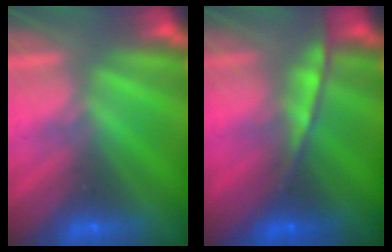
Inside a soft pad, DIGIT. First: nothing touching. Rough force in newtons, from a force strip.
{"total": 7.6}